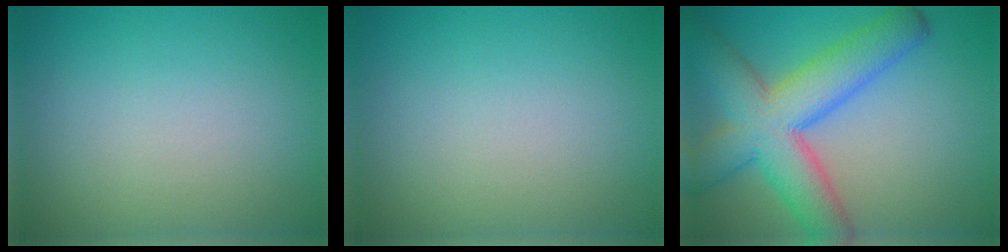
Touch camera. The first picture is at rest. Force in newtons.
{"total": 0.0}
{"total": 9.5, "press": 9.5, "slide": 0.4}